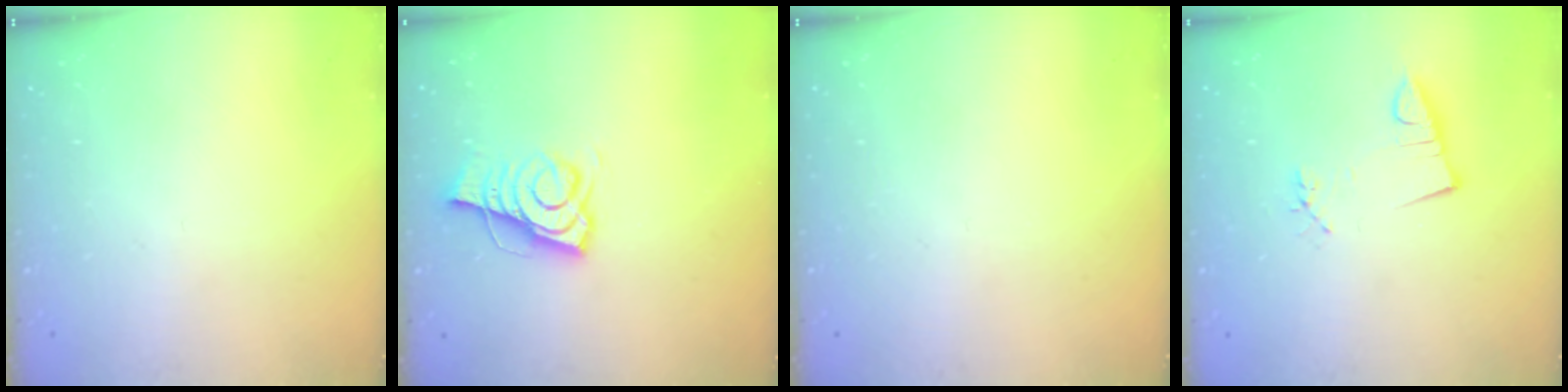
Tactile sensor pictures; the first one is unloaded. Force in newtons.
{"total": 9.8, "press": 9.4, "slide": 3.0}
{"total": 0.0}
{"total": 3.2, "press": 1.8, "slide": 2.6}